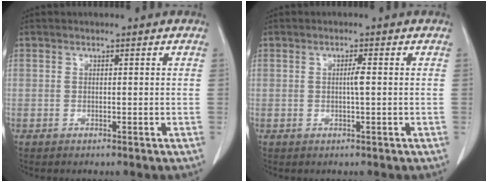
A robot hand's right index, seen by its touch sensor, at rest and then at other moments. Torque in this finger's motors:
{"motor_torque": [0.31, -0.06, 0.24, 0.06]}